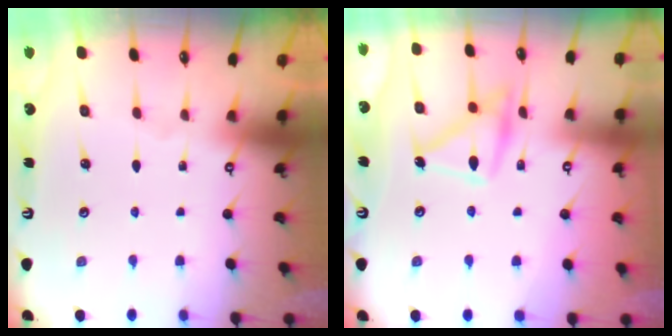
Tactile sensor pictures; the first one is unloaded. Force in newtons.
{"total": 15.3, "press": 15.3, "slide": 1.1}